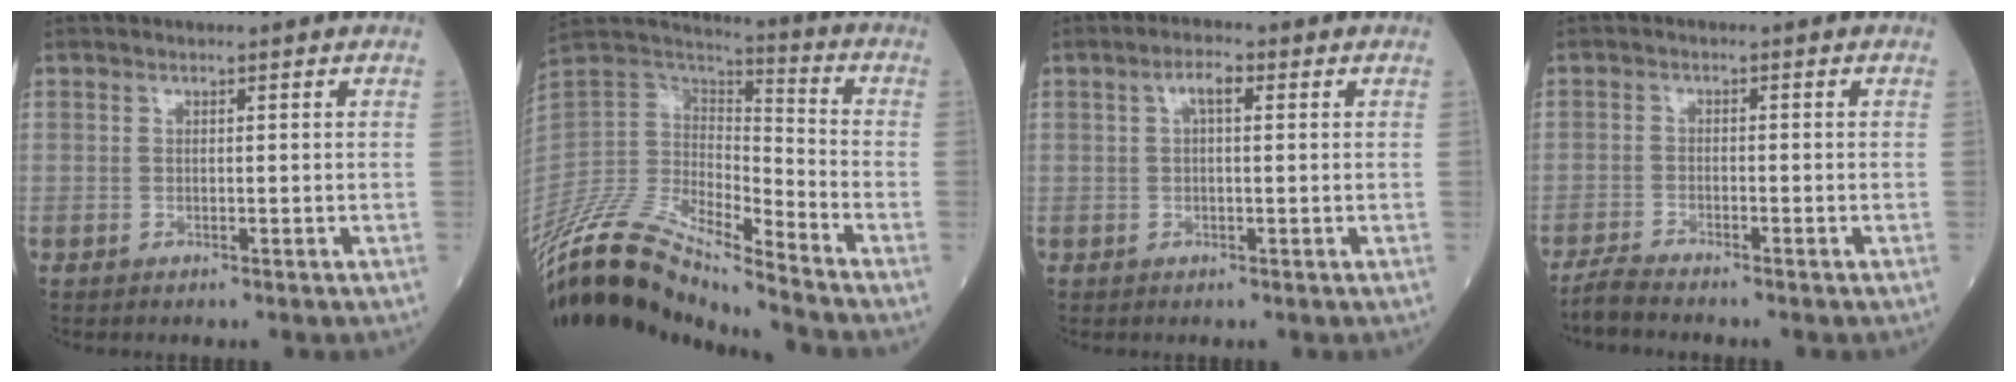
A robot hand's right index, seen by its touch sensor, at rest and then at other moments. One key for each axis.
{"total": 18.9, "fx": -16.5, "fy": 2.3, "fz": 8.9, "tx": -0.184, "ty": 0.030, "tz": -0.316}
{"total": 2.8, "fx": 0.8, "fy": 0.9, "fz": 2.5, "tx": -0.051, "ty": 0.011, "tz": 0.013}
{"total": 3.4, "fx": -3.2, "fy": -0.2, "fz": 1.0, "tx": -0.025, "ty": -0.015, "tz": -0.062}